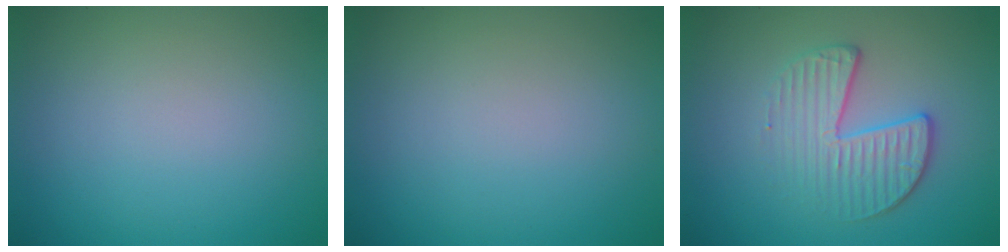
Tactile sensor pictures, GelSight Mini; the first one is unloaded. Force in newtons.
{"total": 0.0}
{"total": 3.8, "press": 3.1, "slide": 2.1}